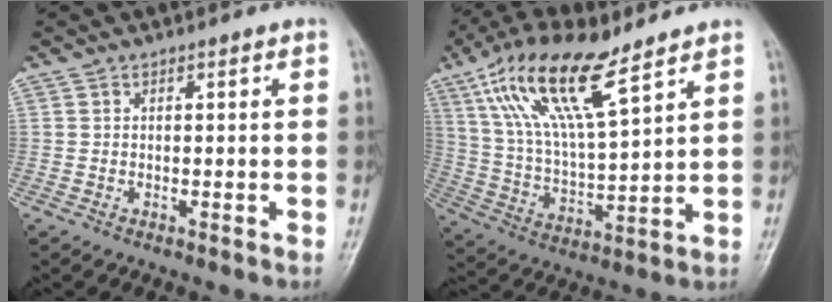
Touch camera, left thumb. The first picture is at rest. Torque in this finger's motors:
{"motor_torque": [0.40, 0.41, 1.70, -1.07, 0.60]}